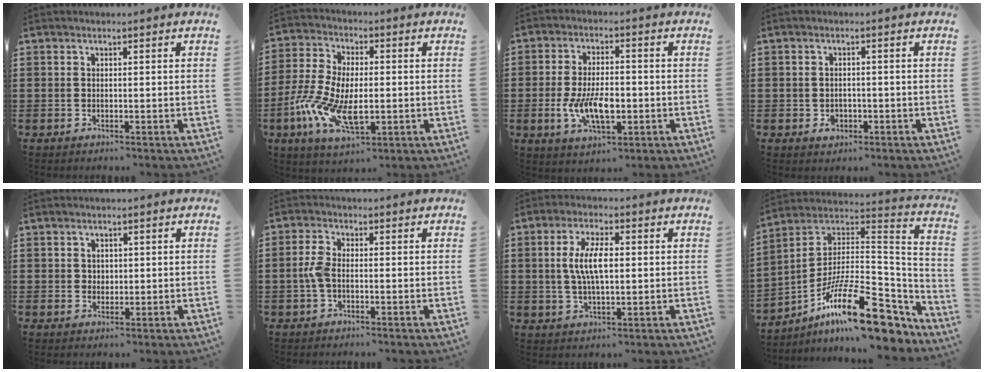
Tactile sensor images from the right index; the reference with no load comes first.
{"total": 10.6, "force": [-2.8, 5.0, 8.9], "torque": [-0.221, -0.014, -0.055]}
{"total": 8.2, "force": [-1.8, 3.9, 7.0], "torque": [-0.139, -0.002, -0.035]}
{"total": 1.9, "force": [-0.8, 1.4, 1.1], "torque": [-0.022, 0.001, -0.018]}
{"total": 1.5, "force": [0.6, 1.3, 0.4], "torque": [-0.012, 0.008, 0.011]}
{"total": 3.3, "force": [-0.7, 1.6, 2.8], "torque": [-0.075, -0.003, -0.019]}
{"total": 6.9, "force": [0.6, 2.5, 6.4], "torque": [-0.138, 0.004, 0.003]}
{"total": 19.0, "force": [-11.3, 5.6, 14.3], "torque": [-0.236, 0.027, -0.190]}